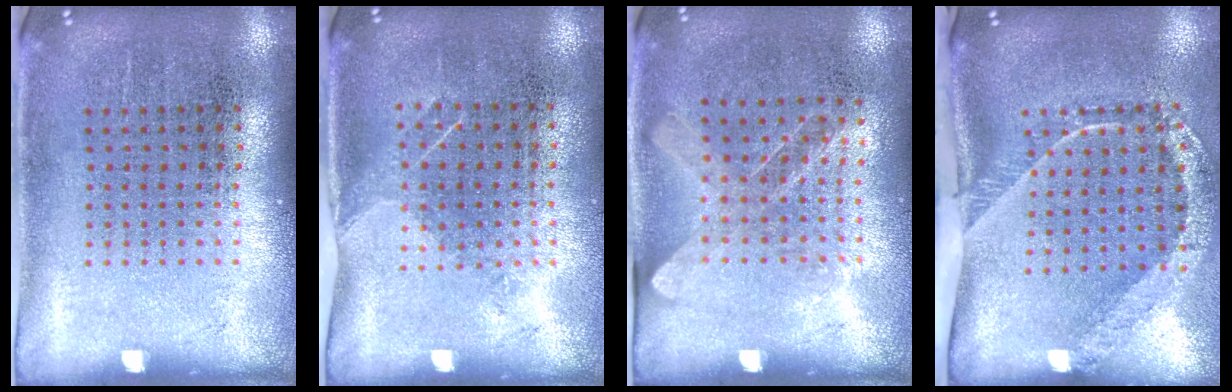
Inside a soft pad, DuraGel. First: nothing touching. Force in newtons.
{"total": 1.2, "press": 1.0, "slide": 0.7}
{"total": 1.3, "press": 1.0, "slide": 0.8}
{"total": 2.5, "press": 1.6, "slide": 1.8}